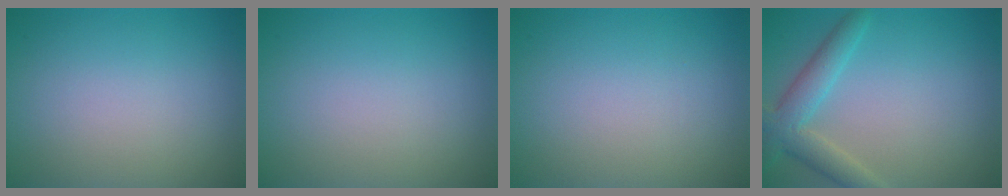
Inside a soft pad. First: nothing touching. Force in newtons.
{"total": 0.0}
{"total": 0.0}
{"total": 4.0, "press": 4.0, "slide": 0.1}